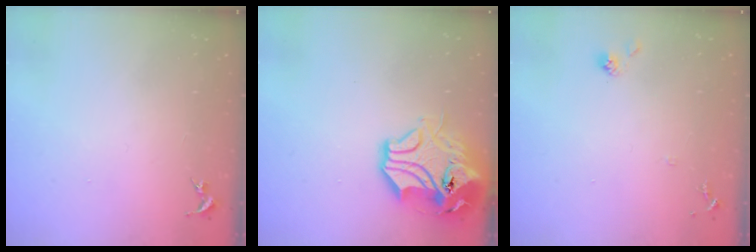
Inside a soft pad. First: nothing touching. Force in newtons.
{"total": 17.8, "press": 17.5, "slide": 2.8}
{"total": 7.3, "press": 7.3, "slide": 0.4}